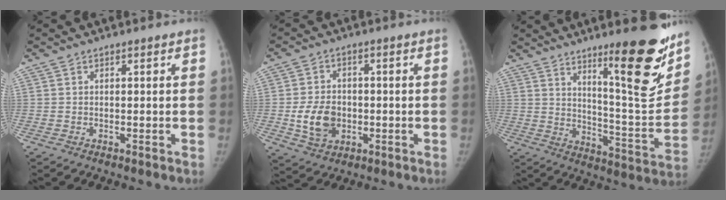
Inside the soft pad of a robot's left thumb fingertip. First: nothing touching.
{"total": 8.7, "force": [-1.5, 6.6, 5.4], "torque": [-0.077, 0.005, -0.019]}
{"total": 20.0, "force": [12.4, 3.7, 15.2], "torque": [-0.172, -0.091, 0.191]}